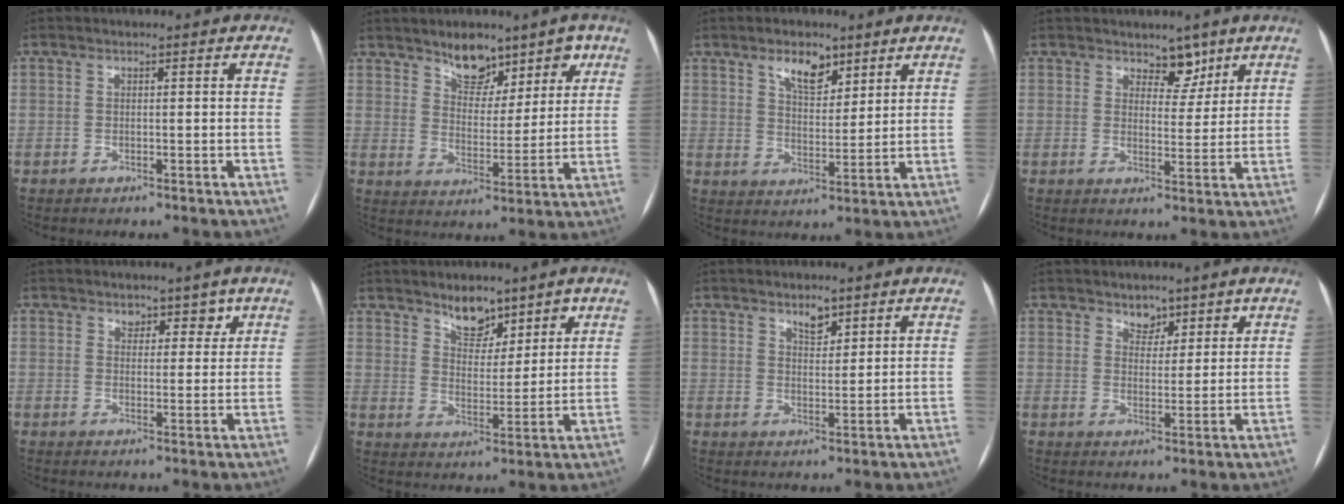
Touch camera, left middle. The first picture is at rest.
{"total": 8.4, "force": [6.1, 4.6, 3.4], "torque": [-0.032, 0.003, 0.097]}
{"total": 6.2, "force": [4.1, 2.9, 3.6], "torque": [-0.060, 0.003, 0.072]}
{"total": 4.0, "force": [3.1, 2.3, 1.1], "torque": [-0.003, -0.004, 0.048]}
{"total": 3.3, "force": [2.4, 2.0, 0.9], "torque": [0.004, 0.000, 0.034]}
{"total": 6.3, "force": [4.9, 3.1, 2.4], "torque": [-0.032, -0.005, 0.086]}
{"total": 3.0, "force": [2.2, 1.3, 1.5], "torque": [-0.026, -0.003, 0.040]}
{"total": 3.6, "force": [2.8, 2.2, 0.8], "torque": [-0.003, 0.000, 0.045]}